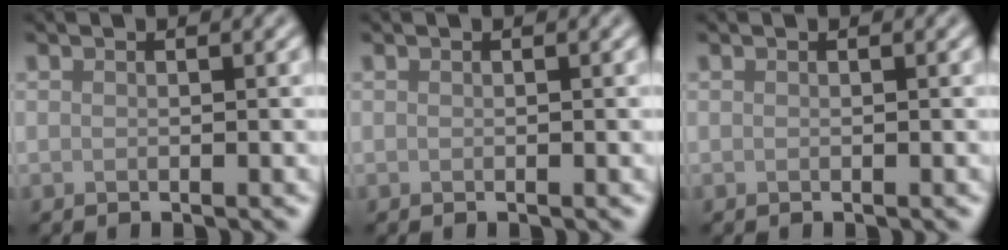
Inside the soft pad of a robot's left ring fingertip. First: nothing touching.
{"total": 0.0}
{"total": 0.0}